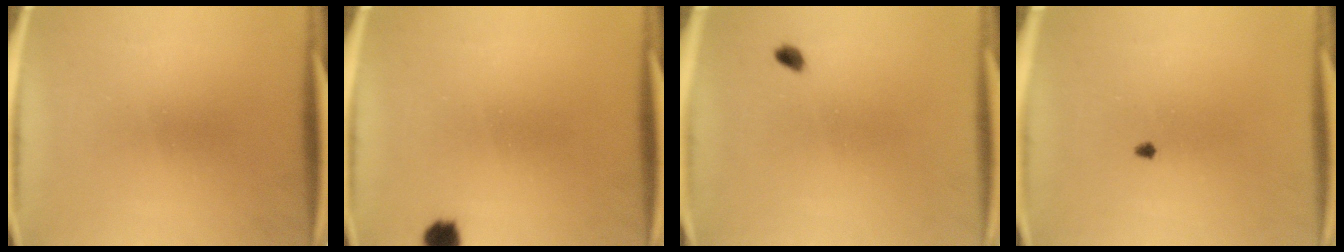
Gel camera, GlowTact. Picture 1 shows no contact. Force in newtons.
{"total": 2.7}
{"total": 1.4}
{"total": 0.7}